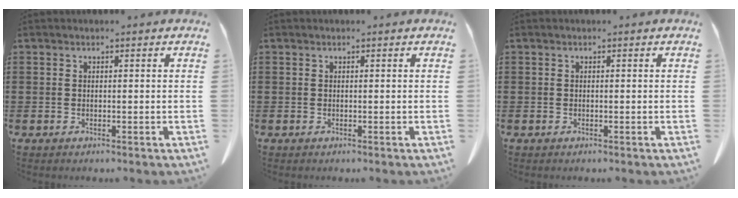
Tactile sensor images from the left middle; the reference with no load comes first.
{"total": 0.0}
{"total": 0.0}